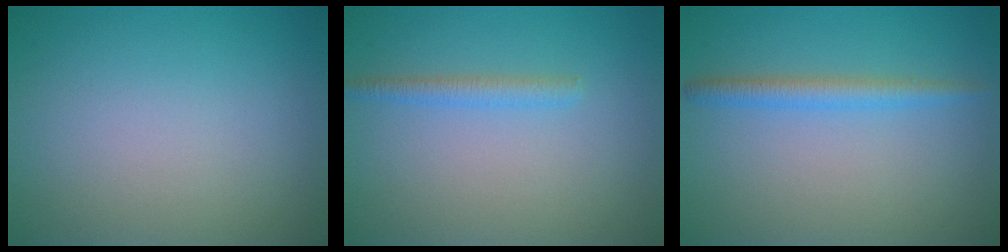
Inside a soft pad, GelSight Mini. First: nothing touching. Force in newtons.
{"total": 1.6, "press": 1.6, "slide": 0.0}
{"total": 2.1, "press": 2.1, "slide": 0.2}